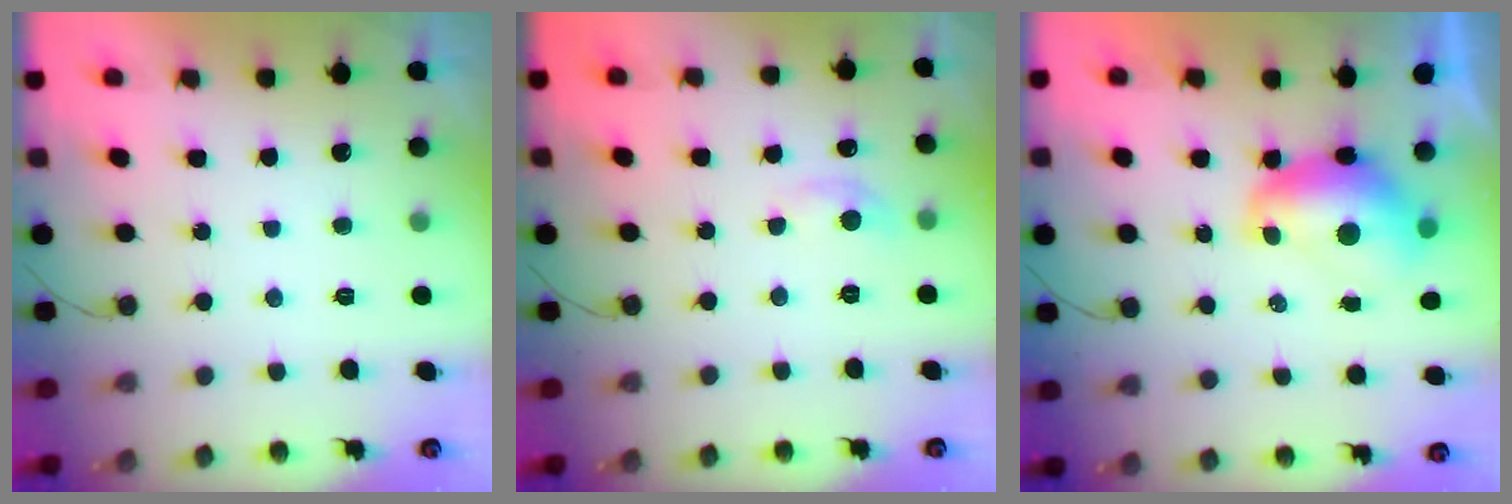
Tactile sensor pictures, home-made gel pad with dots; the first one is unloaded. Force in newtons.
{"total": 5.4, "press": 5.3, "slide": 0.6}
{"total": 8.6, "press": 8.5, "slide": 0.9}